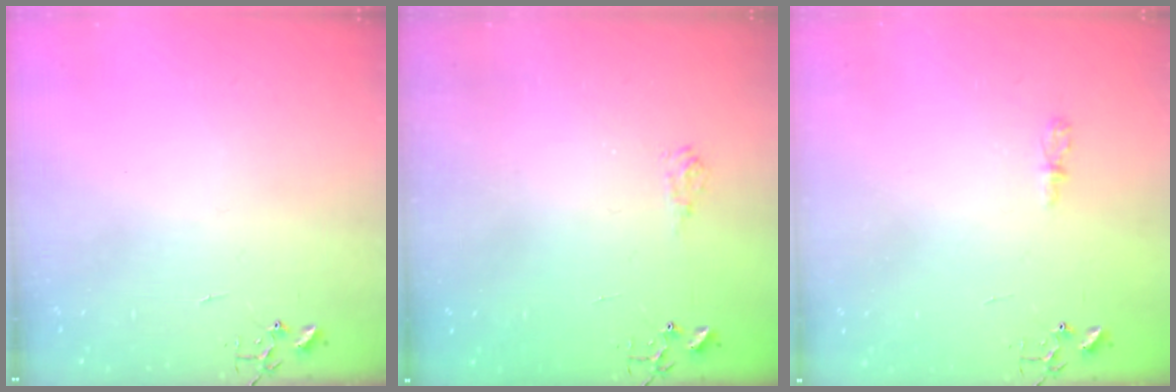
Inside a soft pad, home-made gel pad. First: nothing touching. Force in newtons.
{"total": 4.7, "press": 4.7, "slide": 0.6}
{"total": 3.6, "press": 3.5, "slide": 0.4}